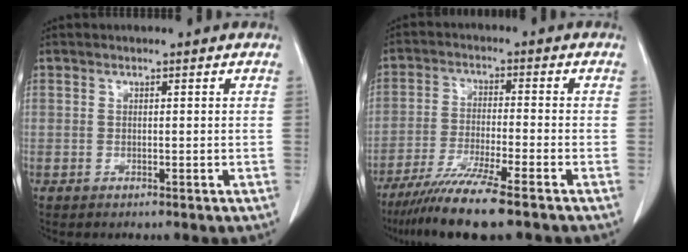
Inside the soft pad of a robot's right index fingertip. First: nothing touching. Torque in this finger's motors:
{"motor_torque": [1.09, -1.04, 0.59, 0.15]}